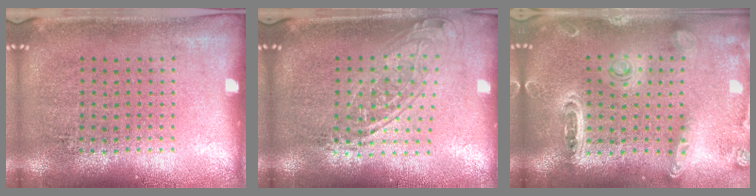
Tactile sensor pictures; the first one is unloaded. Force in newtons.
{"total": 1.5, "press": 1.3, "slide": 0.9}
{"total": 1.3, "press": 1.3, "slide": 0.1}